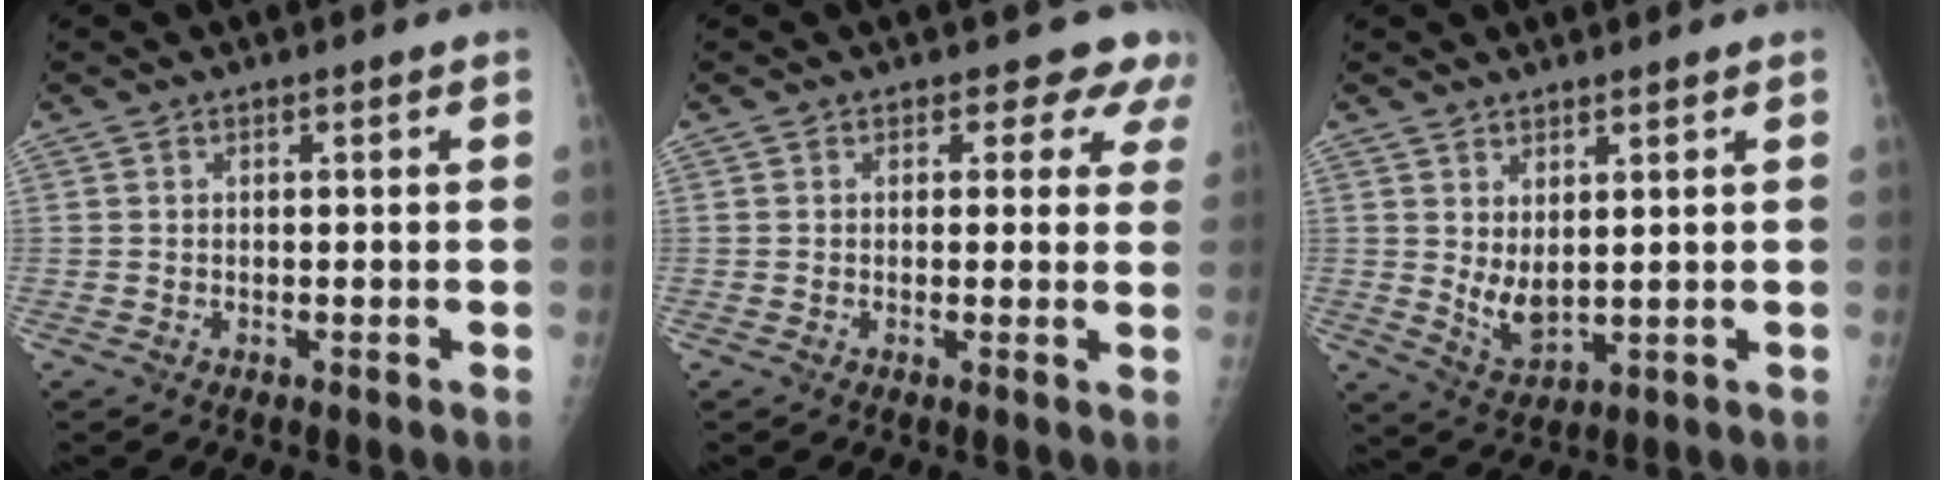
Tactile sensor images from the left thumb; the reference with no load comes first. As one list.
[{"total": 5.5, "force": [4.3, 3.1, 1.2], "torque": [0.028, -0.018, 0.029]}, {"total": 5.8, "force": [1.8, 2.8, 4.8], "torque": [-0.079, -0.023, 0.046]}]